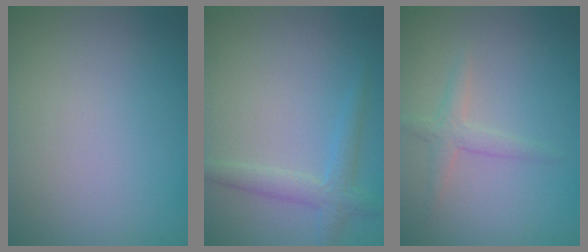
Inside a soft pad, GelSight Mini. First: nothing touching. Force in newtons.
{"total": 2.3, "press": 2.3, "slide": 0.0}
{"total": 1.7, "press": 1.7, "slide": 0.1}